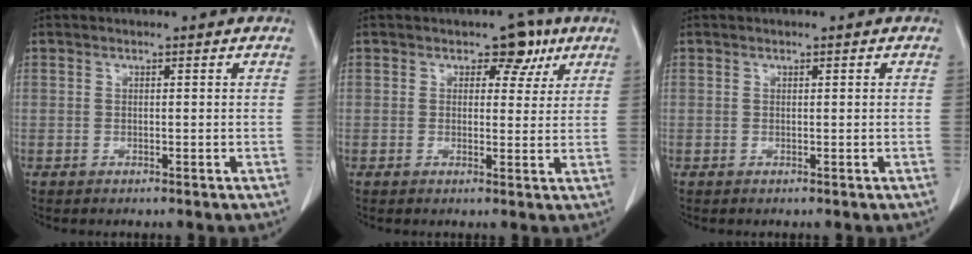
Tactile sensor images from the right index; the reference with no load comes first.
{"total": 4.1, "force": [2.3, 2.7, 2.1], "torque": [-0.013, 0.005, 0.027]}
{"total": 0.0}